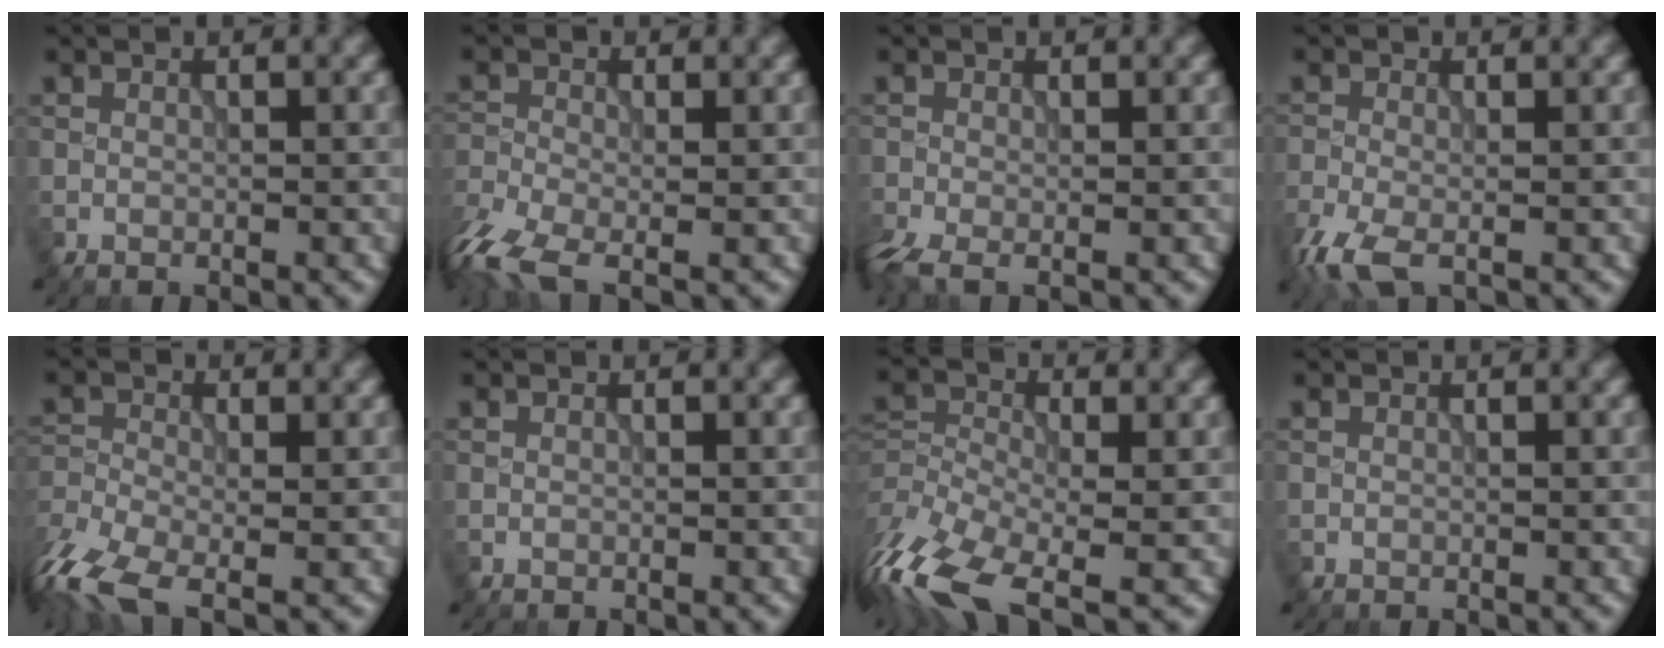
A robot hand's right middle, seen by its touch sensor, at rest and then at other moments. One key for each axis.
{"total": 6.9, "fx": -4.1, "fy": 2.8, "fz": 4.8, "tx": -0.109, "ty": -0.019, "tz": -0.092}
{"total": 3.7, "fx": -2.1, "fy": 1.3, "fz": 2.8, "tx": -0.063, "ty": -0.012, "tz": -0.045}
{"total": 3.9, "fx": -2.2, "fy": 1.4, "fz": 2.9, "tx": -0.072, "ty": -0.011, "tz": -0.050}
{"total": 7.9, "fx": -5.0, "fy": 3.1, "fz": 5.2, "tx": -0.114, "ty": -0.019, "tz": -0.104}
{"total": 0.0}
{"total": 10.2, "fx": -5.9, "fy": 4.3, "fz": 7.2, "tx": -0.151, "ty": -0.011, "tz": -0.117}
{"total": 0.0}